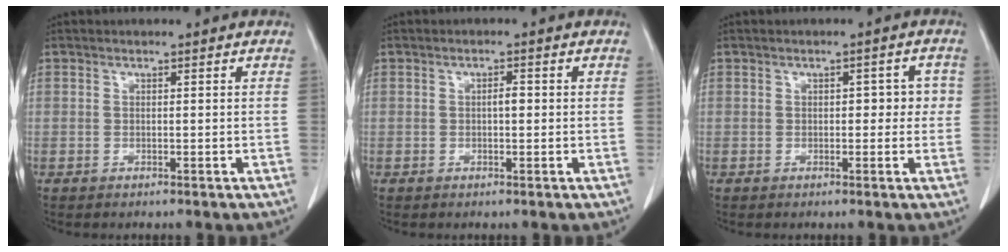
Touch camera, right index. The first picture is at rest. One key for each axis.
{"total": 1.4, "fx": 0.0, "fy": 0.5, "fz": 1.4, "tx": -0.023, "ty": 0.003, "tz": 0.000}
{"total": 3.5, "fx": 0.3, "fy": 1.9, "fz": 2.9, "tx": -0.026, "ty": 0.016, "tz": 0.003}